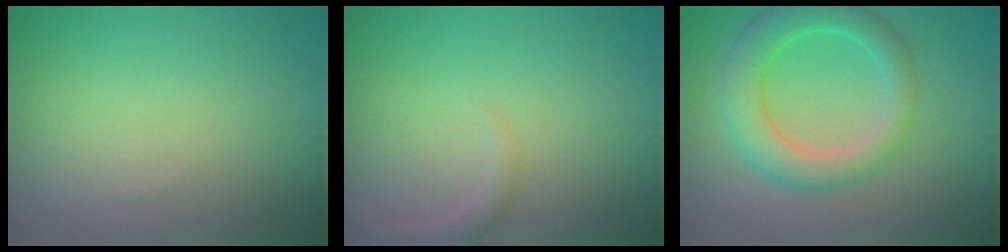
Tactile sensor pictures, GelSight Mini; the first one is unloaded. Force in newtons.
{"total": 1.5, "press": 1.5, "slide": 0.2}
{"total": 5.6, "press": 5.6, "slide": 0.1}